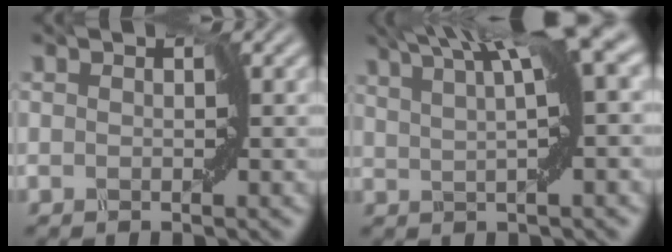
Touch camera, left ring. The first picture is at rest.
{"total": 7.2, "force": [3.4, 0.4, 6.3], "torque": [-0.082, 0.025, 0.061]}